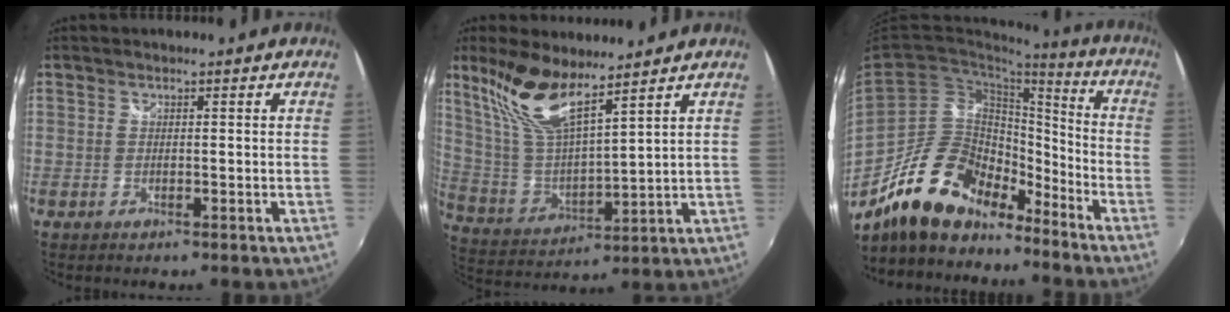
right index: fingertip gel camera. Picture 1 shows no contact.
{"total": 13.0, "force": [9.4, 2.7, 8.6], "torque": [-0.172, 0.008, 0.197]}
{"total": 18.8, "force": [-14.2, 8.4, 8.9], "torque": [-0.173, 0.017, -0.242]}